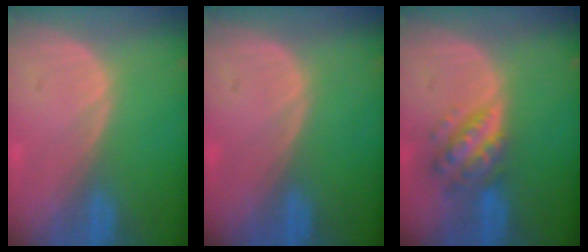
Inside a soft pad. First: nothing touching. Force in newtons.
{"total": 0.0}
{"total": 6.3, "press": 5.7, "slide": 2.7}